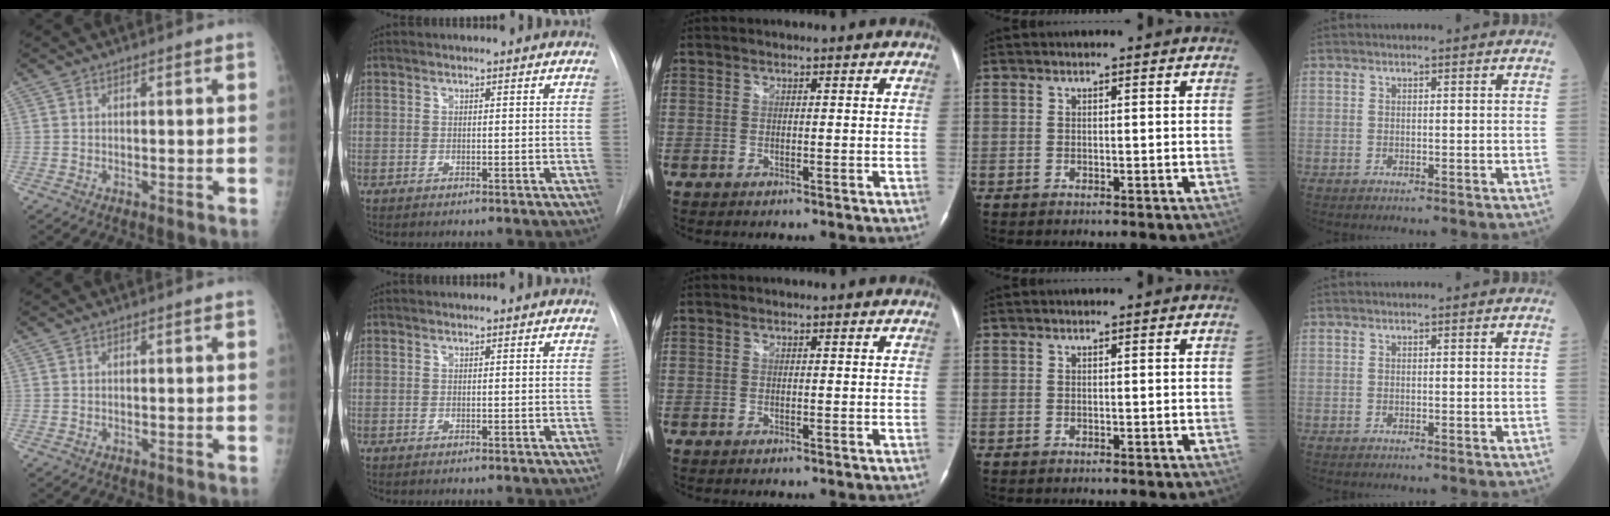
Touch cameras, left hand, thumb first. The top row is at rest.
{}